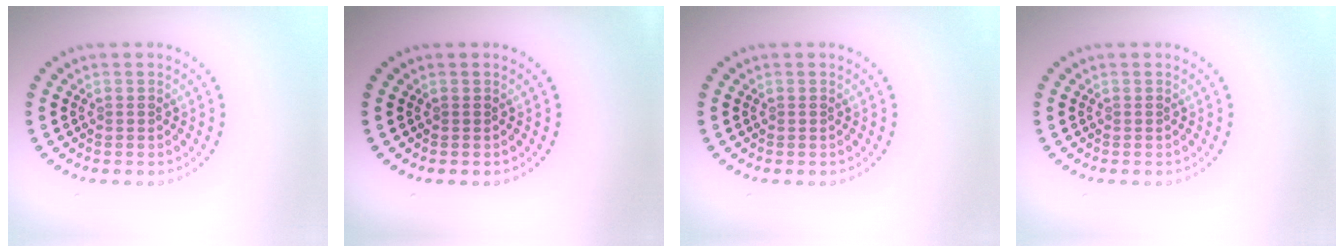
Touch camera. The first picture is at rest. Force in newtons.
{"total": 0.0}
{"total": 0.0}
{"total": 0.0}